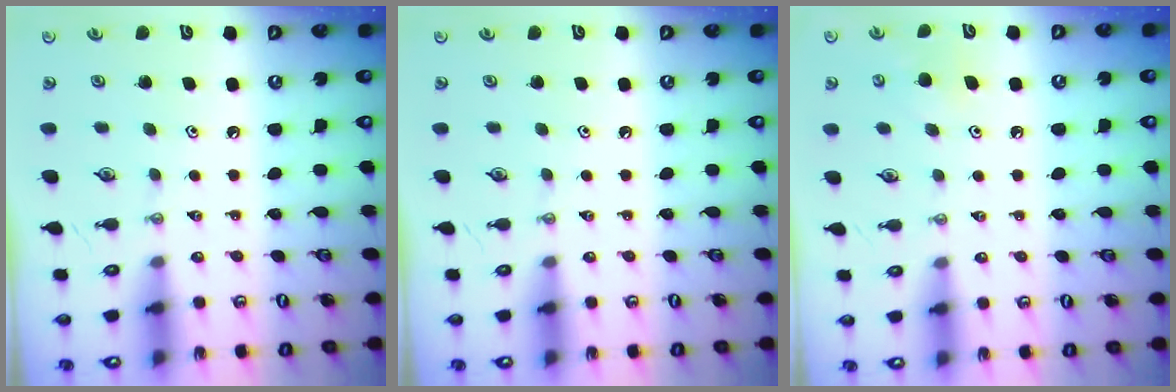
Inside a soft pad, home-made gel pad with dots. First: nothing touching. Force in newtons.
{"total": 0.0}
{"total": 5.9, "press": 5.8, "slide": 0.6}